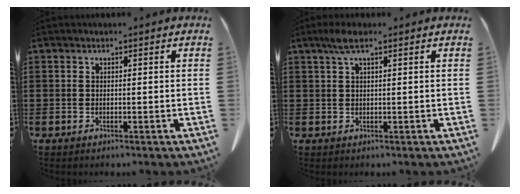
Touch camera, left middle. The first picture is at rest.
{"total": 2.7, "force": [1.2, 0.5, 2.3], "torque": [-0.049, 0.003, 0.021]}